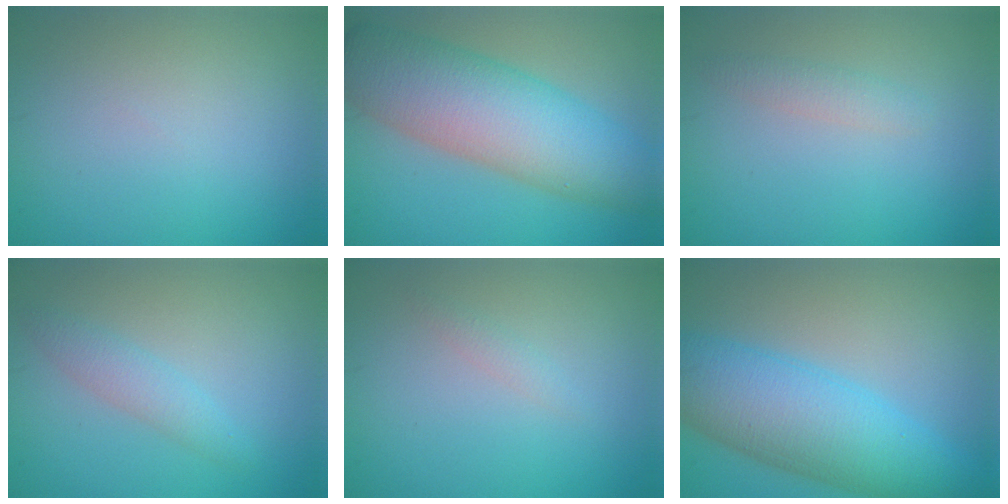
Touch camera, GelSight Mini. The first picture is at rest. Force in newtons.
{"total": 10.1, "press": 10.1, "slide": 0.4}
{"total": 1.4, "press": 1.4, "slide": 0.1}
{"total": 2.1, "press": 2.1, "slide": 0.2}
{"total": 0.9, "press": 0.9, "slide": 0.1}
{"total": 9.4, "press": 9.4, "slide": 0.3}